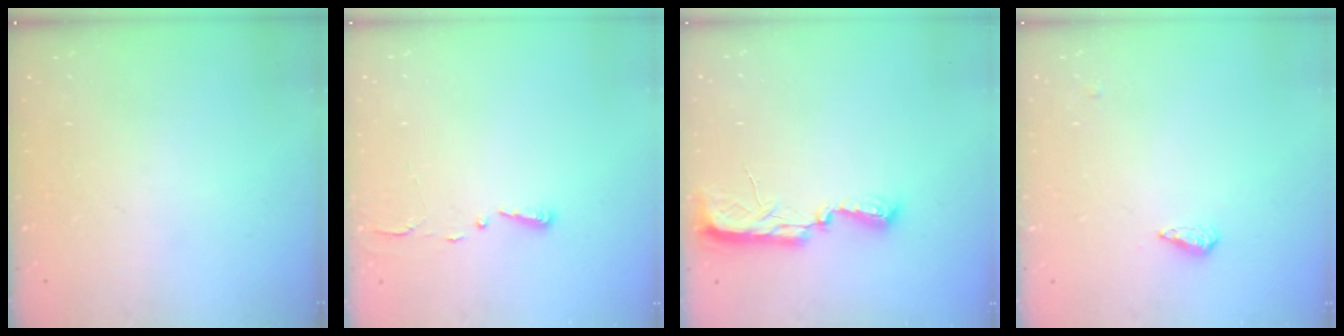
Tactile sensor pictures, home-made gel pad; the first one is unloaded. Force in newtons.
{"total": 2.7, "press": 2.7, "slide": 0.4}
{"total": 7.7, "press": 7.7, "slide": 0.7}
{"total": 3.5, "press": 3.5, "slide": 0.4}